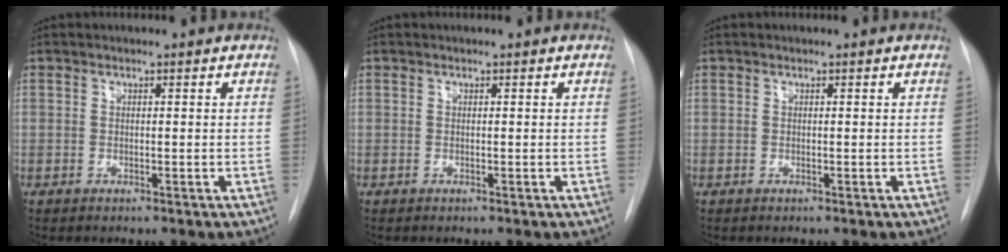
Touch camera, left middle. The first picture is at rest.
{"total": 0.0}
{"total": 0.0}